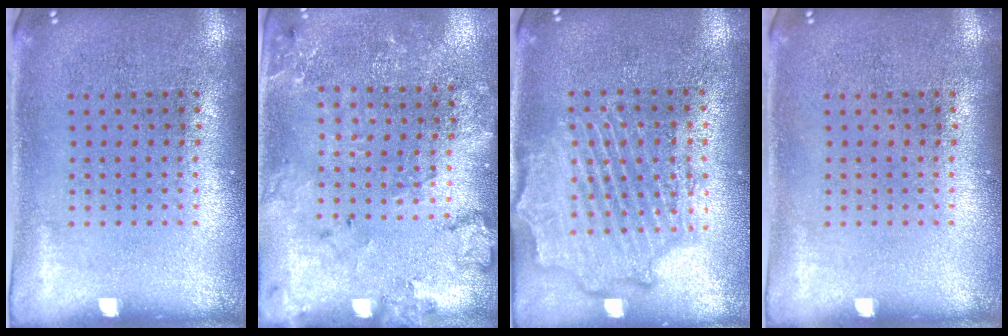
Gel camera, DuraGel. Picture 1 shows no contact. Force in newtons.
{"total": 1.8, "press": 1.7, "slide": 0.4}
{"total": 2.1, "press": 2.1, "slide": 0.4}
{"total": 0.0}